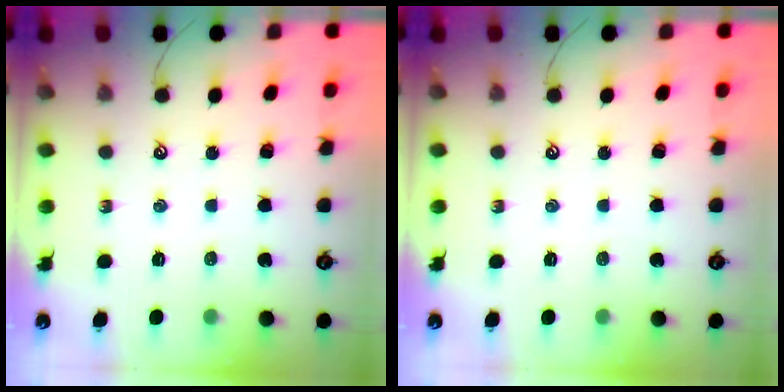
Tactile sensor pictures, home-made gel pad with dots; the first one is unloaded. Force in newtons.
{"total": 0.0}